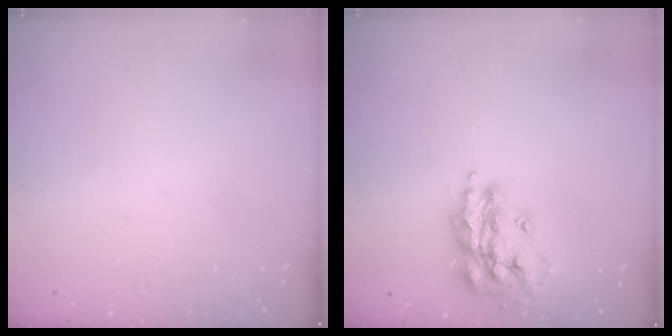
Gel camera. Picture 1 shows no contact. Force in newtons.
{"total": 17.4, "press": 17.4, "slide": 1.4}